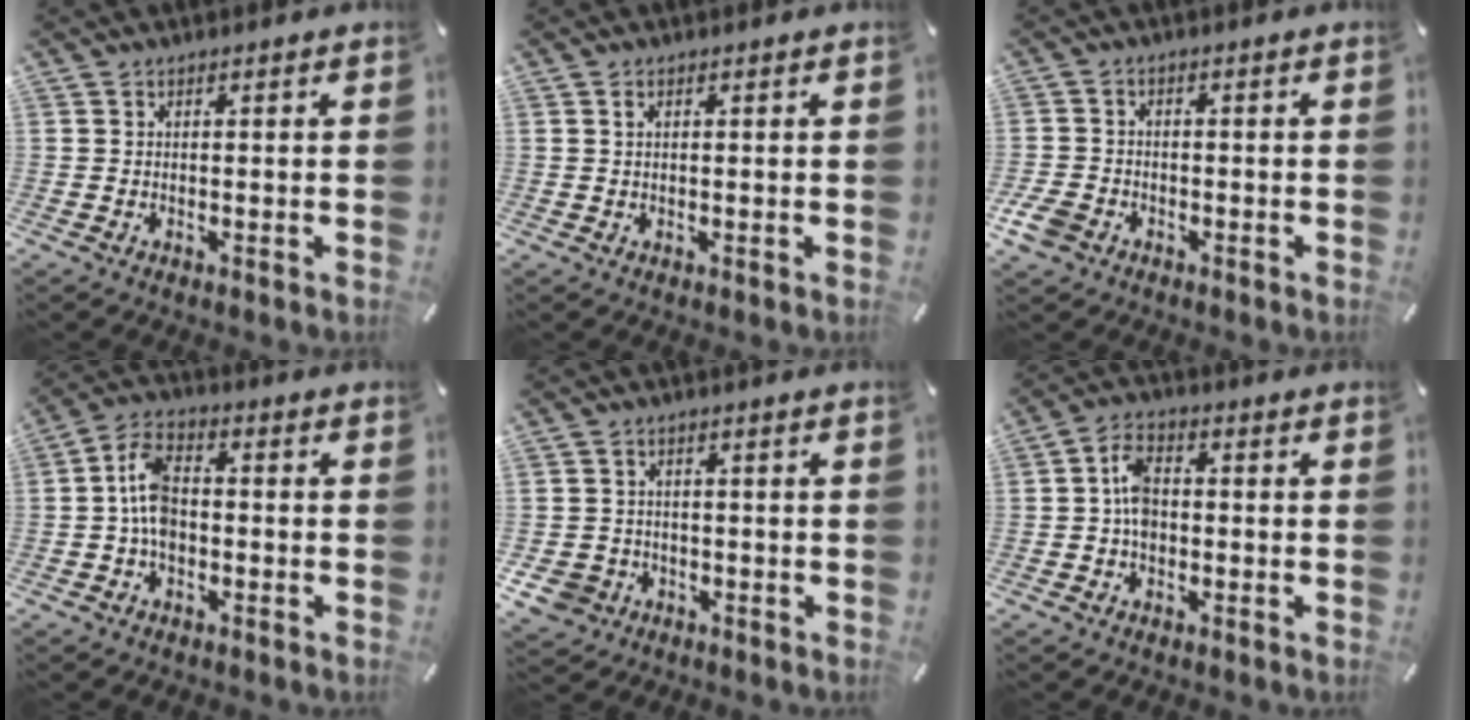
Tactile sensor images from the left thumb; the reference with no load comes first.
{"total": 1.2, "force": [0.4, 0.6, 0.9], "torque": [-0.019, 0.003, 0.006]}
{"total": 4.7, "force": [-2.4, 3.5, 2.1], "torque": [-0.058, 0.007, -0.048]}
{"total": 7.9, "force": [-1.1, 5.1, 6.0], "torque": [-0.130, 0.013, -0.022]}
{"total": 6.2, "force": [-2.4, 5.4, 1.8], "torque": [-0.058, 0.014, -0.044]}
{"total": 5.9, "force": [-0.6, 3.9, 4.3], "torque": [-0.090, 0.010, -0.013]}